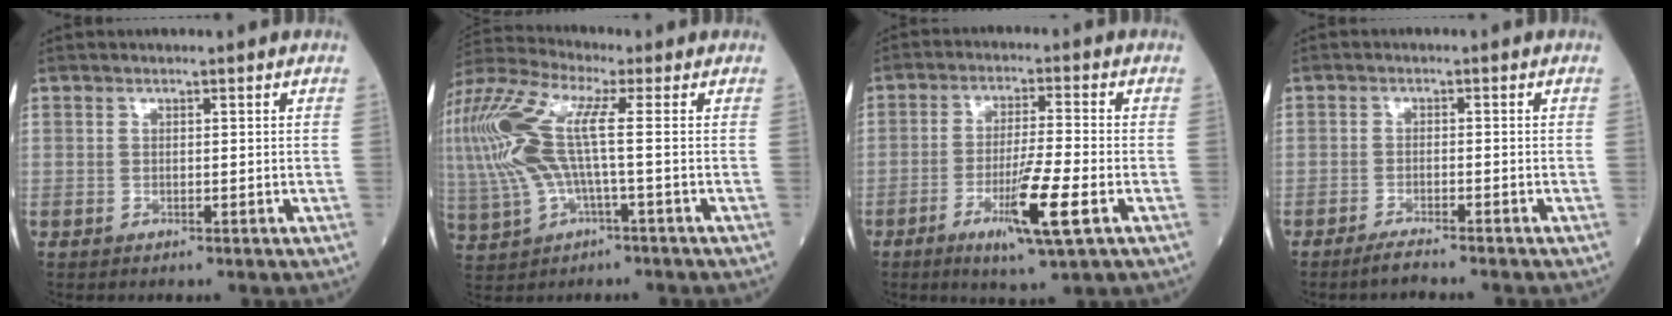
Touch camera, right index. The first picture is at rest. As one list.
[{"total": 16.4, "force": [0.9, 4.7, 15.7], "torque": [-0.376, 0.025, 0.014]}, {"total": 9.4, "force": [-3.7, -0.2, 8.6], "torque": [-0.158, -0.021, -0.063]}, {"total": 3.2, "force": [-2.8, -0.3, 1.6], "torque": [-0.034, -0.006, -0.046]}]